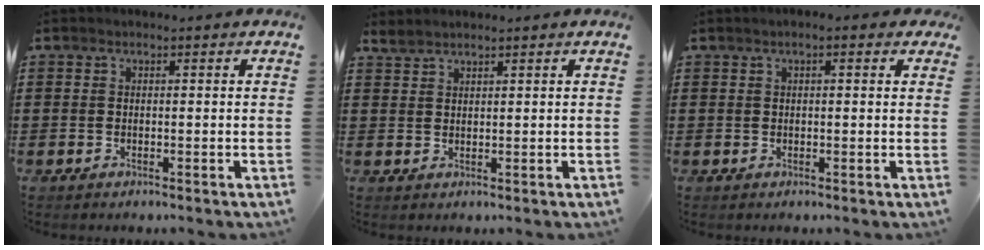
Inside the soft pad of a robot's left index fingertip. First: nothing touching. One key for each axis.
{"total": 1.6, "fx": 1.6, "fy": 0.0, "fz": 0.4, "tx": -0.011, "ty": -0.001, "tz": 0.032}
{"total": 1.7, "fx": 0.6, "fy": 0.3, "fz": 1.6, "tx": -0.031, "ty": 0.004, "tz": 0.008}